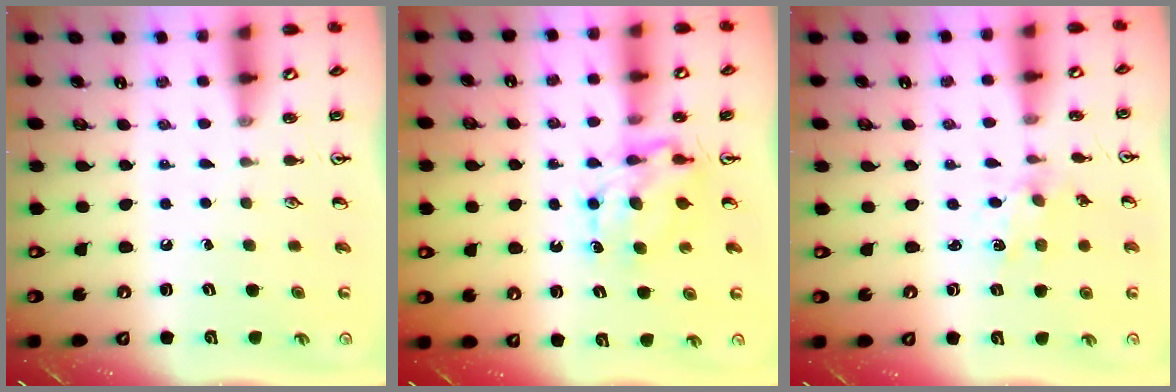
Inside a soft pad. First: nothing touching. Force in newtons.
{"total": 6.8, "press": 6.8, "slide": 0.6}
{"total": 1.7, "press": 1.7, "slide": 0.3}